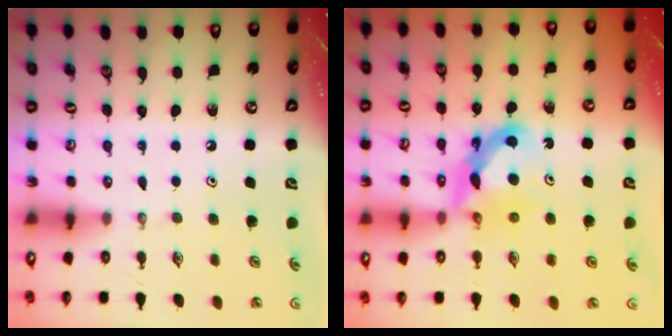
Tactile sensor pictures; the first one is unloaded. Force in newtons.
{"total": 7.5, "press": 7.5, "slide": 0.1}